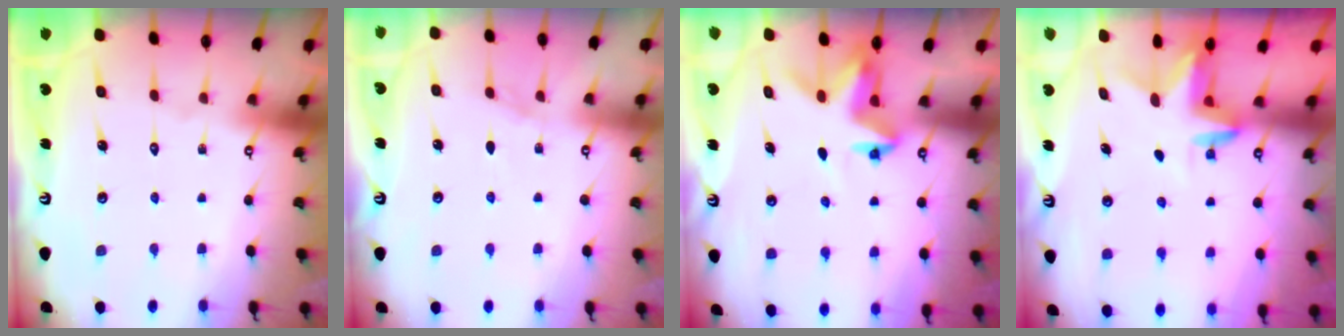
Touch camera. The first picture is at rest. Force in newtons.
{"total": 3.7, "press": 3.7, "slide": 0.3}
{"total": 4.0, "press": 3.9, "slide": 0.5}
{"total": 3.2, "press": 3.2, "slide": 0.3}